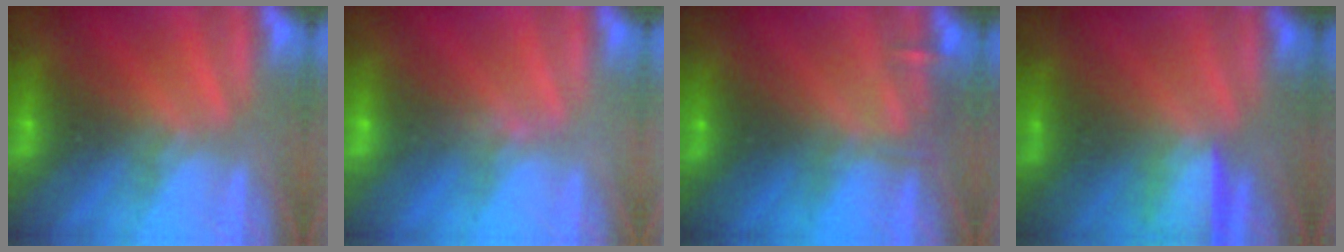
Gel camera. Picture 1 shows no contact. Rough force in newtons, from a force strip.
{"total": 3.1}
{"total": 3.2}
{"total": 1.3}